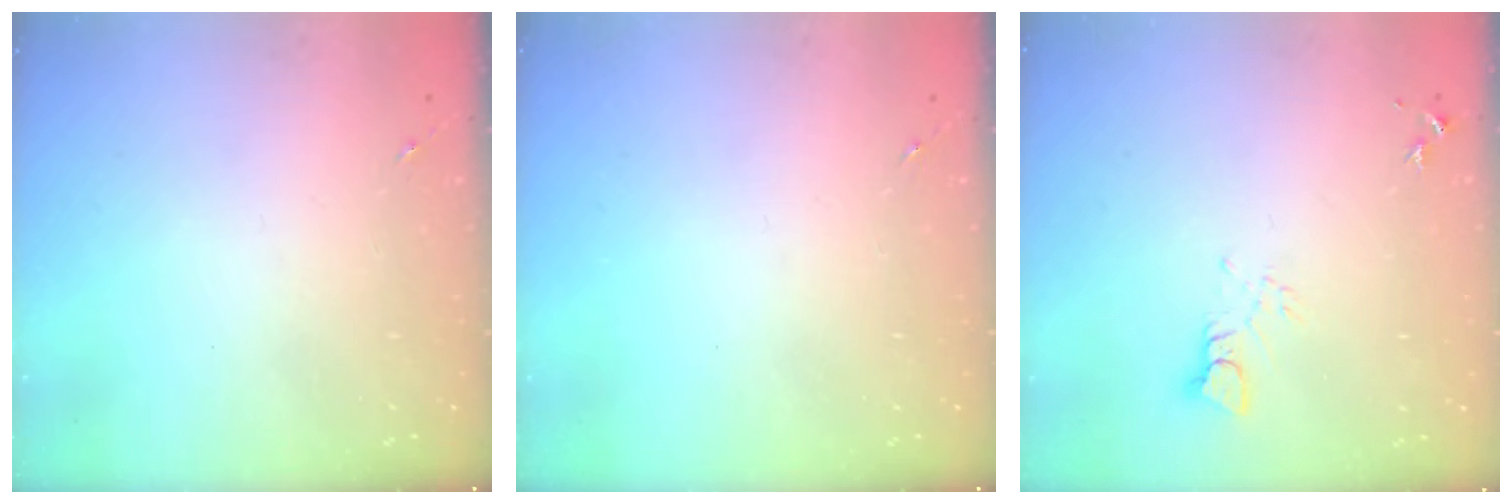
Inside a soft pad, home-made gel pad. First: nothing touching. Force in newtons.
{"total": 0.0}
{"total": 3.2, "press": 3.2, "slide": 0.3}